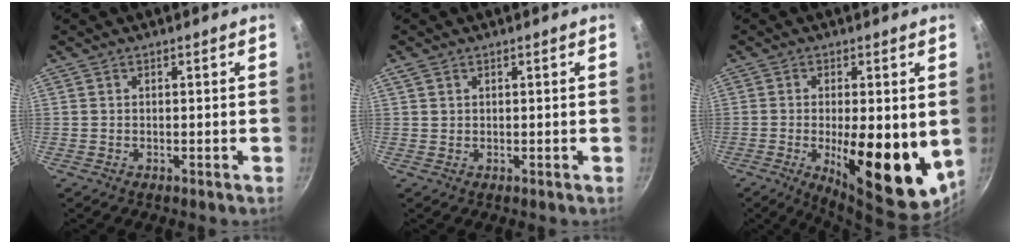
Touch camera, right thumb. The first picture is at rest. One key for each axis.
{"total": 1.2, "fx": 0.7, "fy": 0.7, "fz": 0.6, "tx": -0.013, "ty": 0.003, "tz": 0.016}
{"total": 16.7, "fx": -2.2, "fy": 6.2, "fz": 15.3, "tx": -0.204, "ty": -0.014, "tz": -0.023}